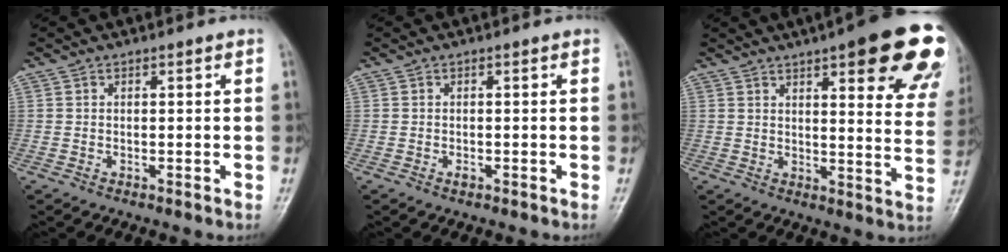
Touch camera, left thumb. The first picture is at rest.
{"total": 0.8, "force": [-0.4, 0.5, 0.6], "torque": [-0.005, 0.001, -0.006]}
{"total": 23.1, "force": [12.9, 6.0, 18.2], "torque": [-0.184, -0.032, 0.149]}